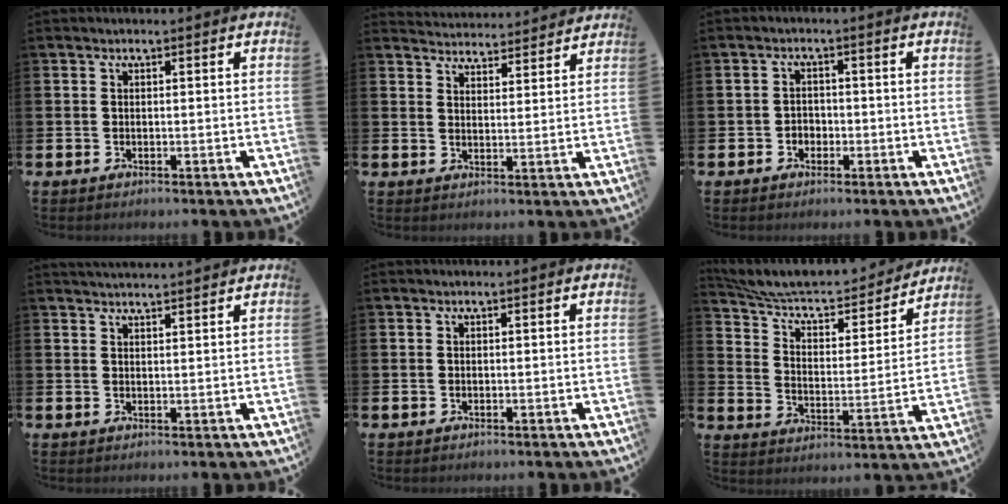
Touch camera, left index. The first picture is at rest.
{"total": 4.2, "force": [4.1, 0.5, -0.4], "torque": [-0.002, -0.032, 0.073]}
{"total": 1.8, "force": [-0.9, 1.5, 0.4], "torque": [-0.007, 0.002, -0.022]}
{"total": 2.3, "force": [2.3, 0.0, 0.0], "torque": [0.007, -0.017, 0.039]}
{"total": 0.0}
{"total": 8.1, "force": [7.2, 2.2, 2.8], "torque": [-0.085, -0.054, 0.119]}